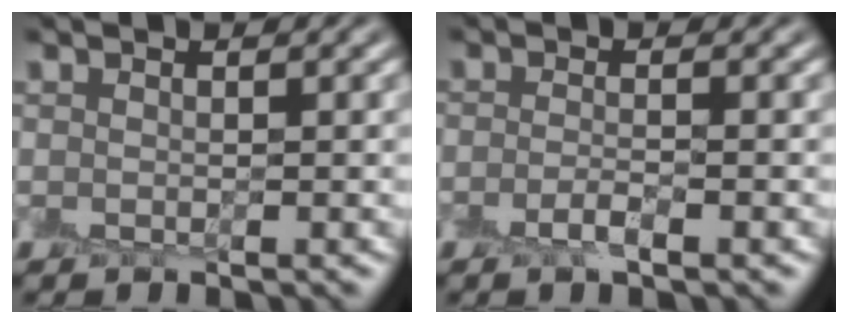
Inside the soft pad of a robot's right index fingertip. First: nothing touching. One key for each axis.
{"total": 1.6, "fx": -1.3, "fy": 0.1, "fz": 0.9, "tx": -0.018, "ty": -0.001, "tz": -0.031}